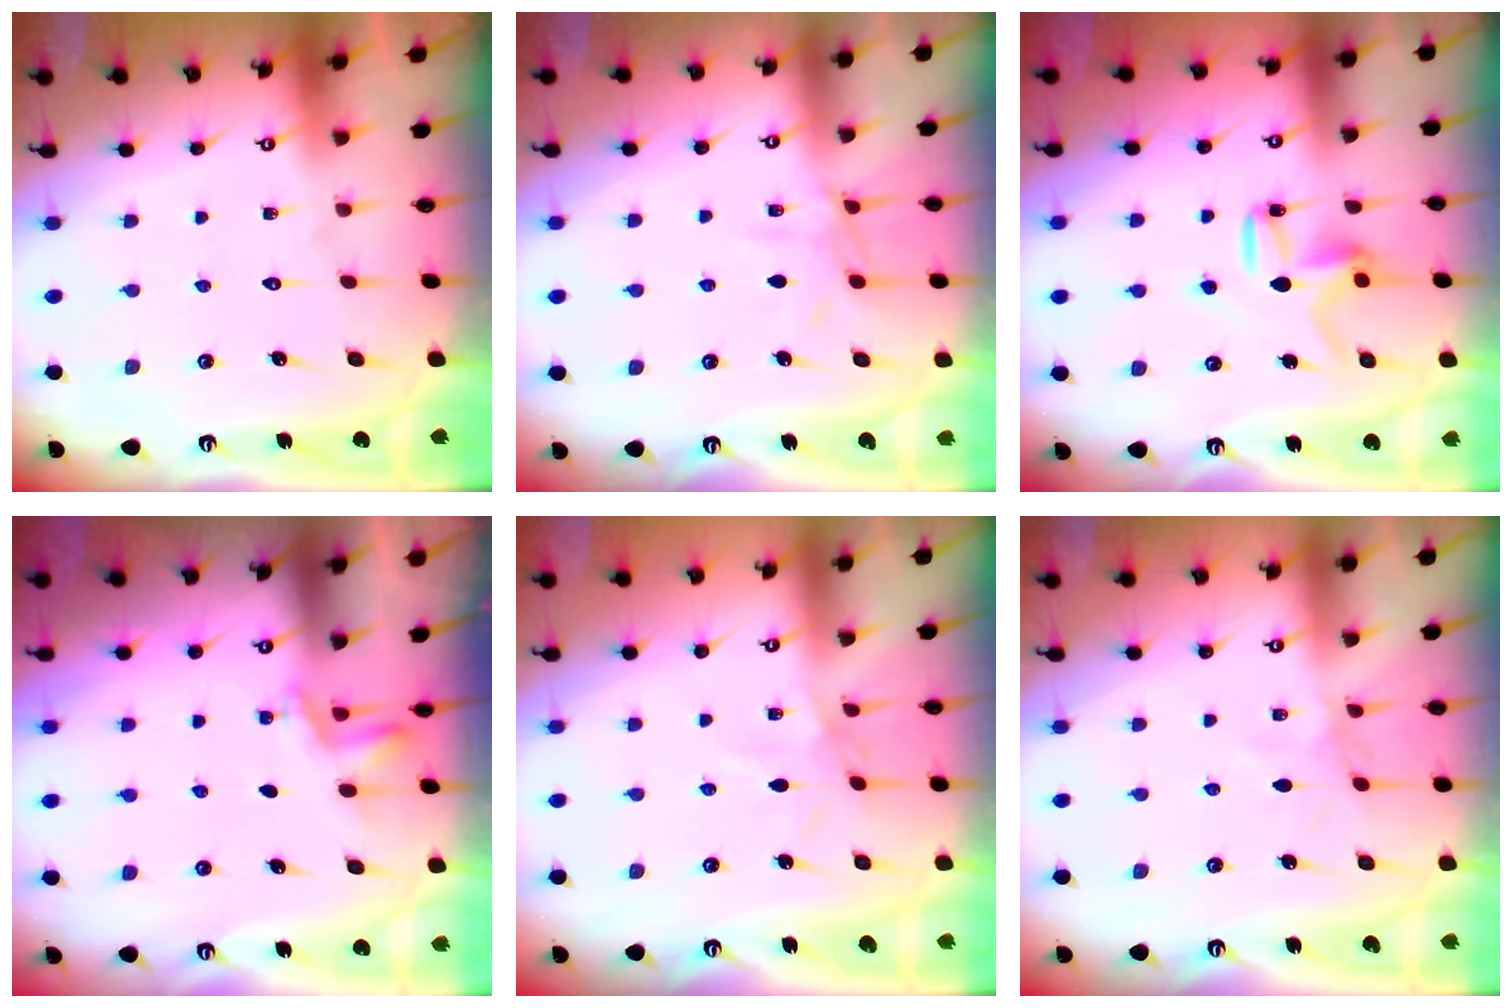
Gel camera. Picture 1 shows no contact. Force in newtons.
{"total": 7.0, "press": 6.9, "slide": 0.6}
{"total": 9.5, "press": 9.4, "slide": 0.9}
{"total": 2.7, "press": 2.4, "slide": 1.2}
{"total": 2.9, "press": 2.9, "slide": 0.5}
{"total": 2.7, "press": 2.7, "slide": 0.4}